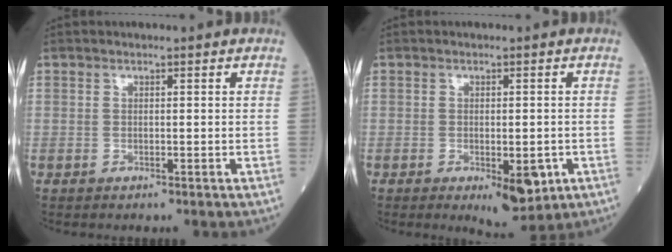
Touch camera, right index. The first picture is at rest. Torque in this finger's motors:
{"motor_torque": [0.77, -0.28, 0.28, 0.06]}